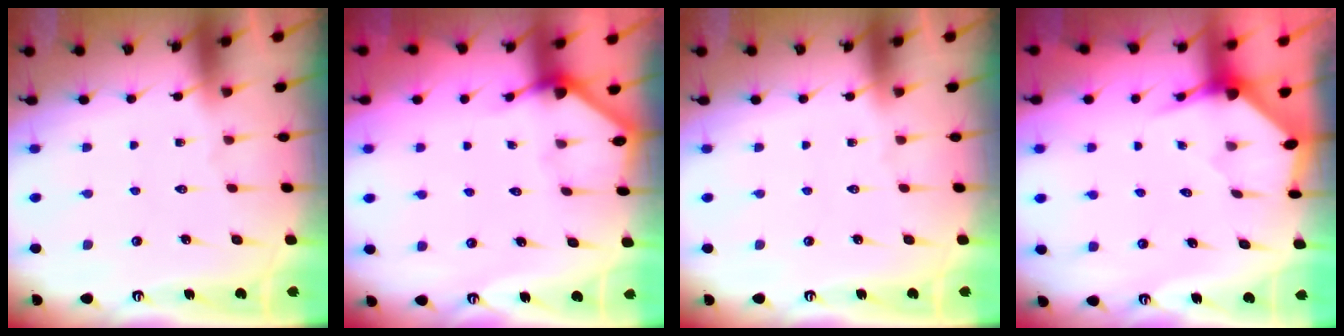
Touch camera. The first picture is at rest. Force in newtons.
{"total": 2.2, "press": 2.2, "slide": 0.1}
{"total": 0.0}
{"total": 3.3, "press": 3.3, "slide": 0.1}